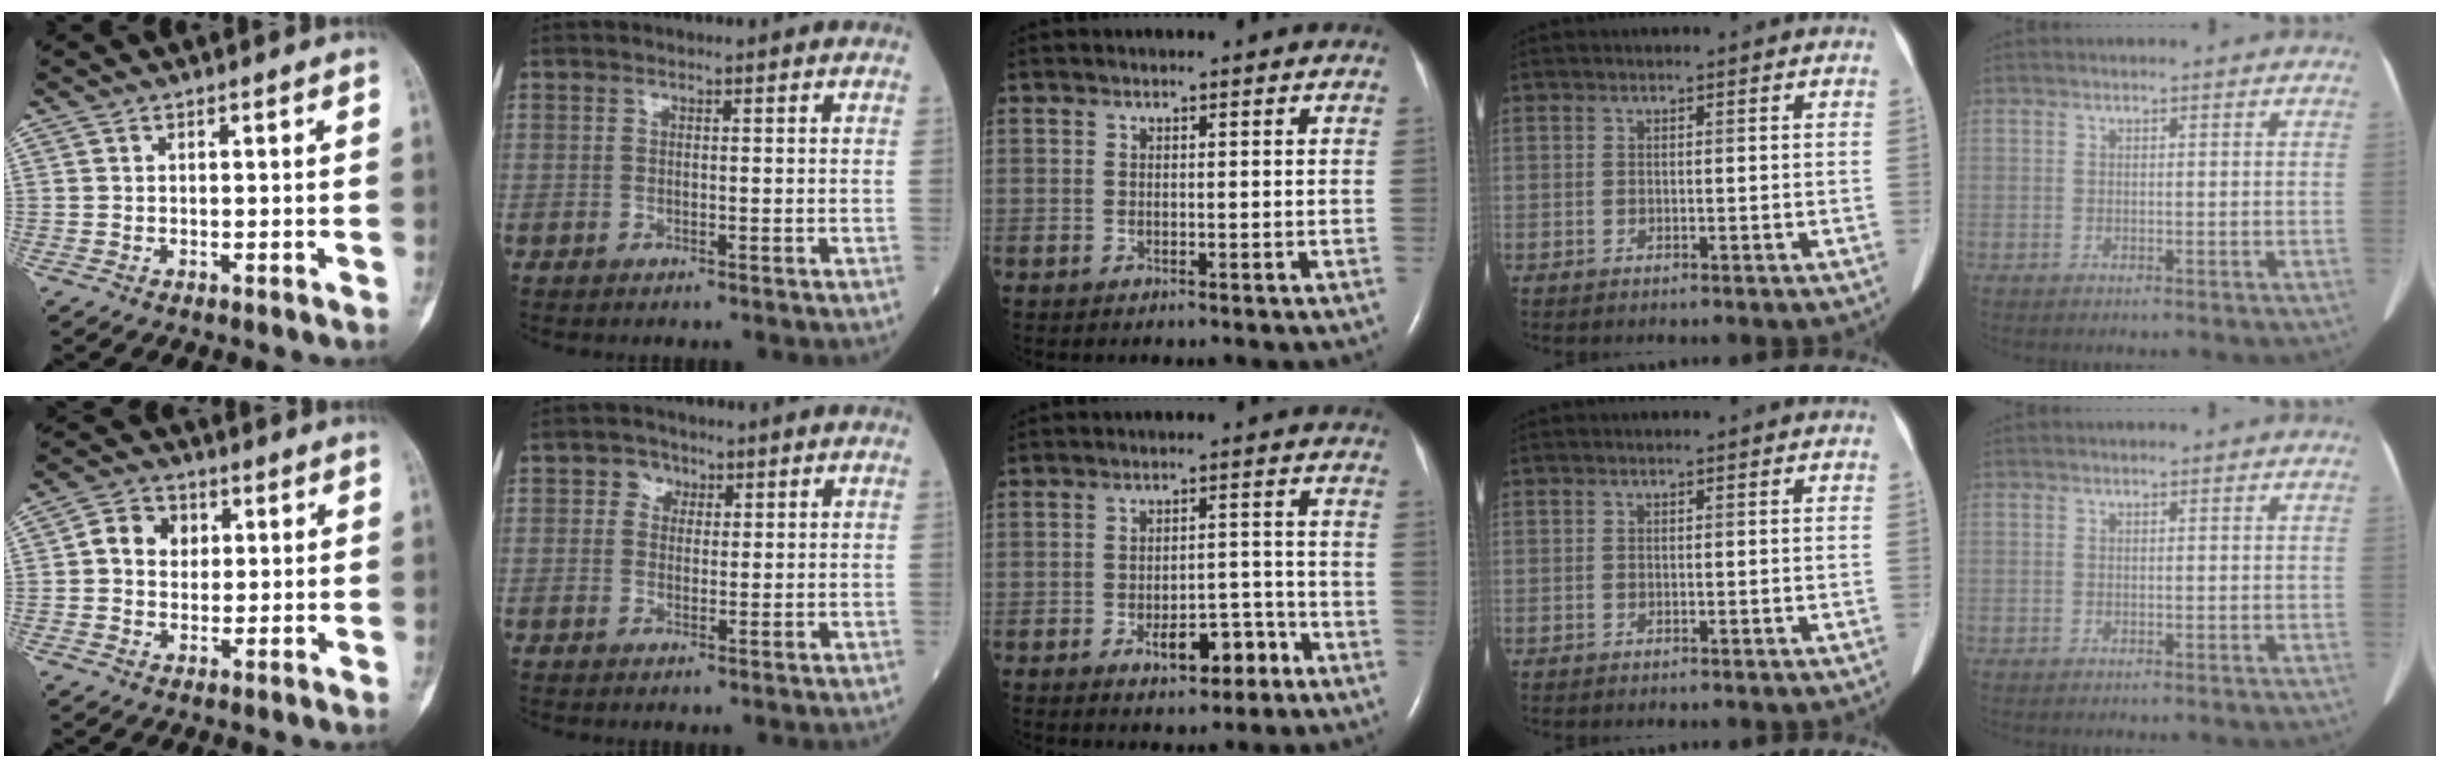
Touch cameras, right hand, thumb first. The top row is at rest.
{"thumb": {"total": 6.4, "force": [1.1, 5.4, 3.3], "torque": [-0.030, 0.007, 0.012]}, "index": {"total": 2.5, "force": [1.1, 2.1, 0.7], "torque": [-0.008, 0.004, 0.012]}, "middle": {"total": 6.0, "force": [-3.4, 2.6, 4.2], "torque": [-0.055, 0.011, -0.044]}}